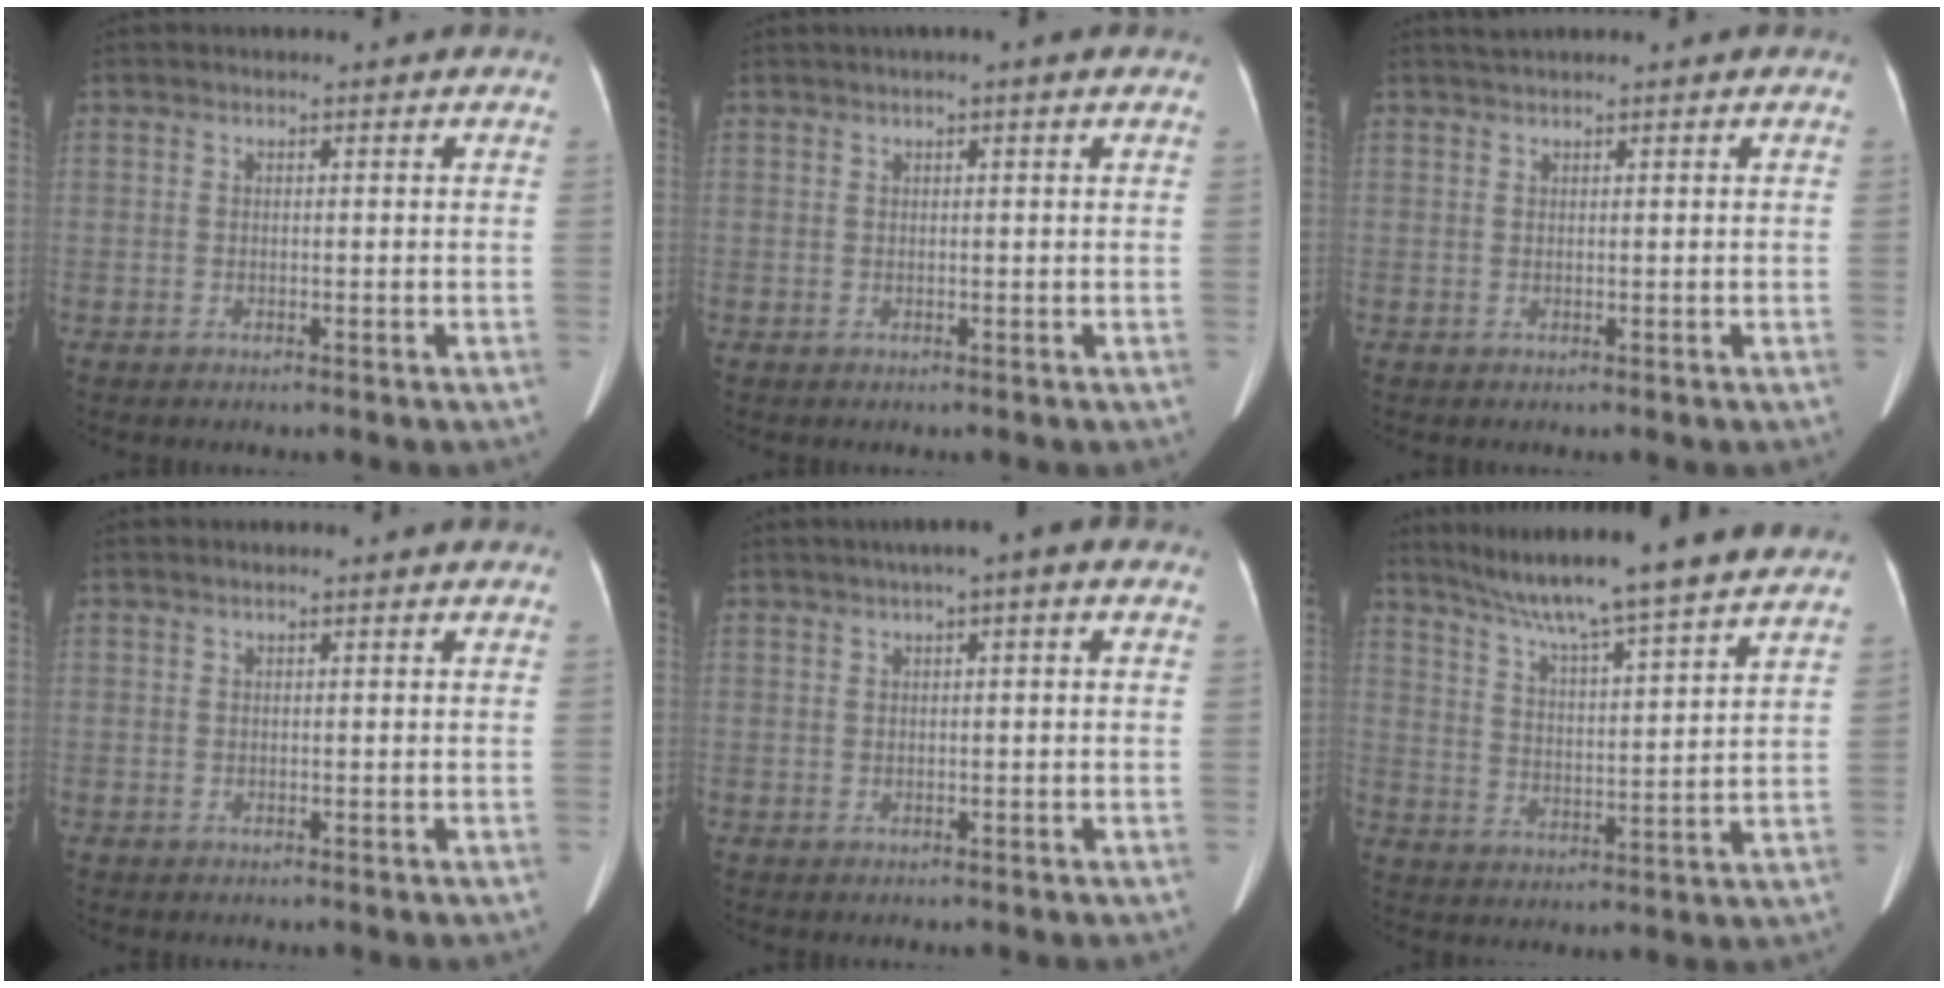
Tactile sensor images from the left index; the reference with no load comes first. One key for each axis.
{"total": 1.9, "fx": 1.2, "fy": -0.1, "fz": 1.5, "tx": -0.025, "ty": 0.014, "tz": 0.018}
{"total": 1.2, "fx": 1.0, "fy": -0.2, "fz": 0.6, "tx": -0.013, "ty": 0.013, "tz": 0.025}
{"total": 0.0}
{"total": 3.3, "fx": 1.4, "fy": 0.2, "fz": 3.0, "tx": -0.046, "ty": 0.019, "tz": 0.017}
{"total": 18.2, "fx": 15.9, "fy": -0.9, "fz": 8.6, "tx": -0.144, "ty": 0.000, "tz": 0.230}